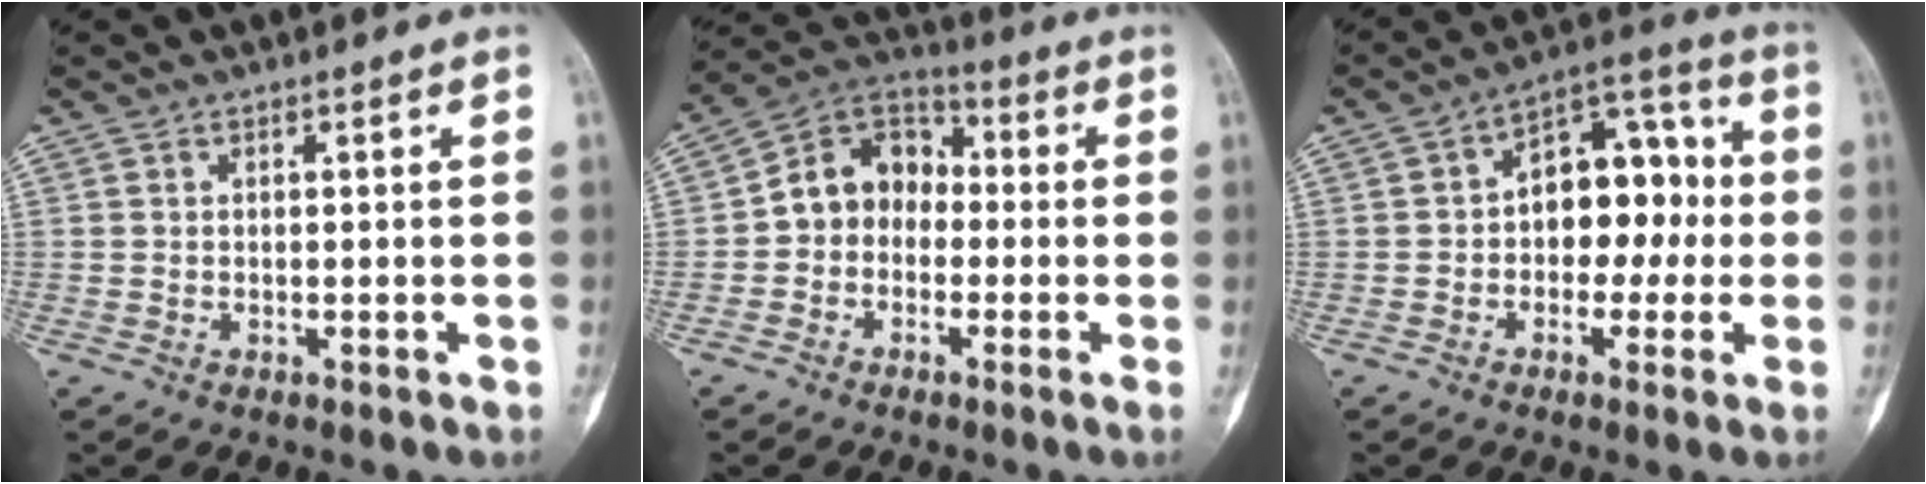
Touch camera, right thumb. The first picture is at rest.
{"total": 9.5, "force": [-1.1, 7.6, 5.6], "torque": [-0.065, 0.038, -0.040]}
{"total": 12.7, "force": [-0.4, 8.3, 9.6], "torque": [-0.092, 0.042, -0.017]}